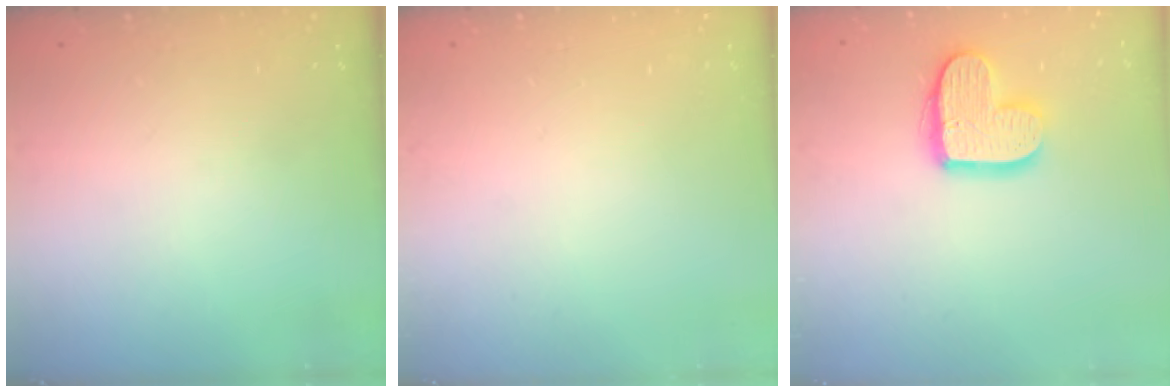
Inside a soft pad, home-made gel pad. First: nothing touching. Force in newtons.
{"total": 0.0}
{"total": 13.7, "press": 13.7, "slide": 0.9}